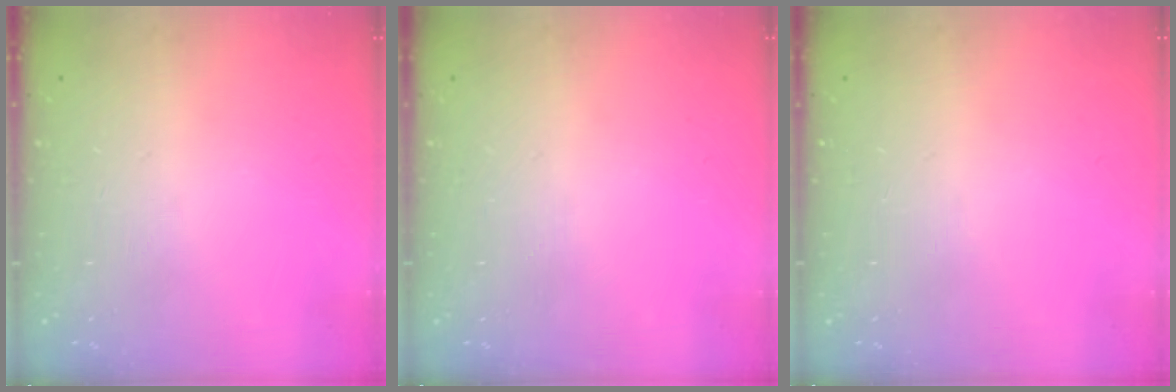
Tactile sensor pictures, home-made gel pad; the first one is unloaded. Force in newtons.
{"total": 0.0}
{"total": 0.0}